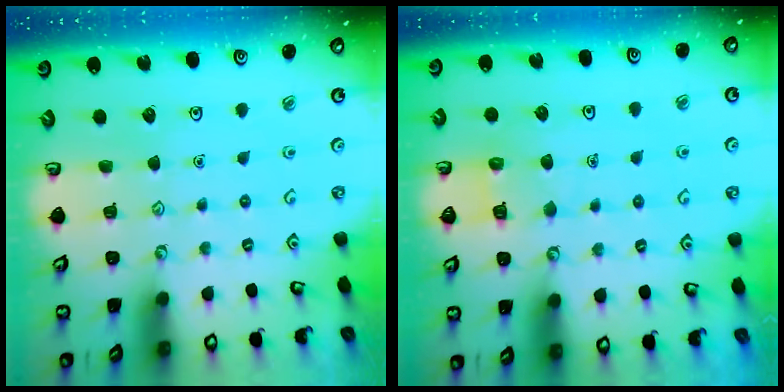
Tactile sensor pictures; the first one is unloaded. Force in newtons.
{"total": 5.2, "press": 5.2, "slide": 0.5}